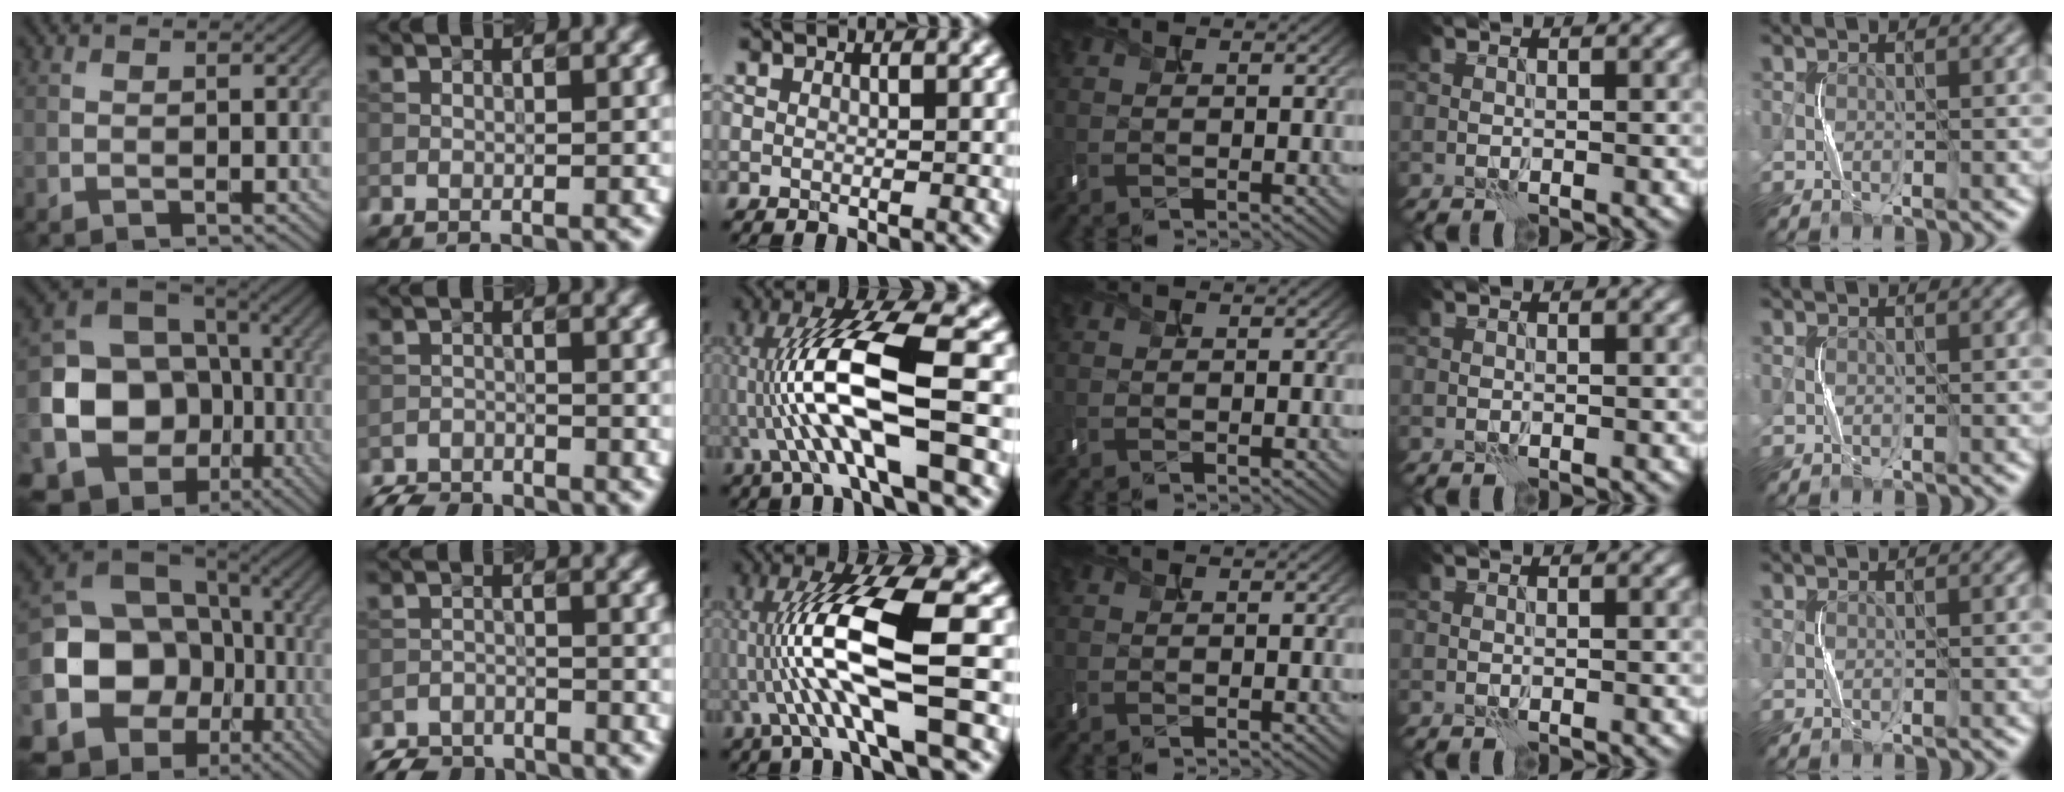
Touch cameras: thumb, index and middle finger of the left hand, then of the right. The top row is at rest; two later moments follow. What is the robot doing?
{"motion": "shake", "object": "handbell"}